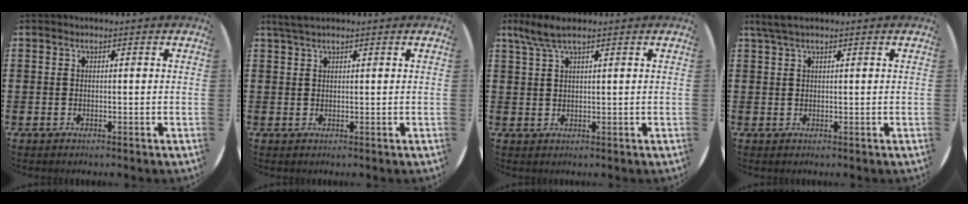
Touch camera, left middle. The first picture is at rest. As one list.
[{"total": 1.9, "force": [1.6, 0.3, 0.9], "torque": [-0.020, 0.004, 0.031]}, {"total": 3.6, "force": [2.4, 0.7, 2.7], "torque": [-0.057, 0.004, 0.043]}, {"total": 1.9, "force": [1.4, 0.2, 1.2], "torque": [-0.026, 0.003, 0.025]}]